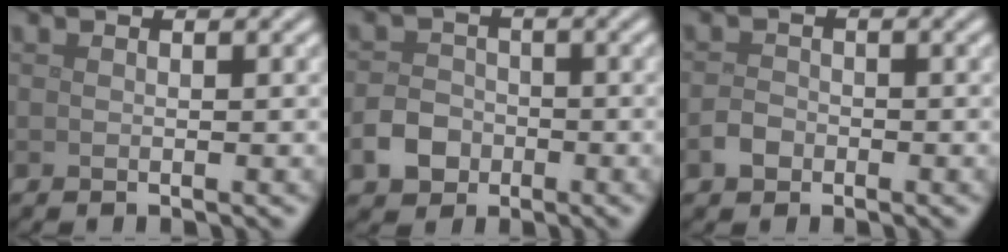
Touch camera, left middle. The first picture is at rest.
{"total": 3.2, "force": [-1.4, 2.6, 1.3], "torque": [-0.024, 0.001, -0.029]}
{"total": 1.8, "force": [-0.9, 1.4, 0.7], "torque": [-0.011, 0.002, -0.022]}